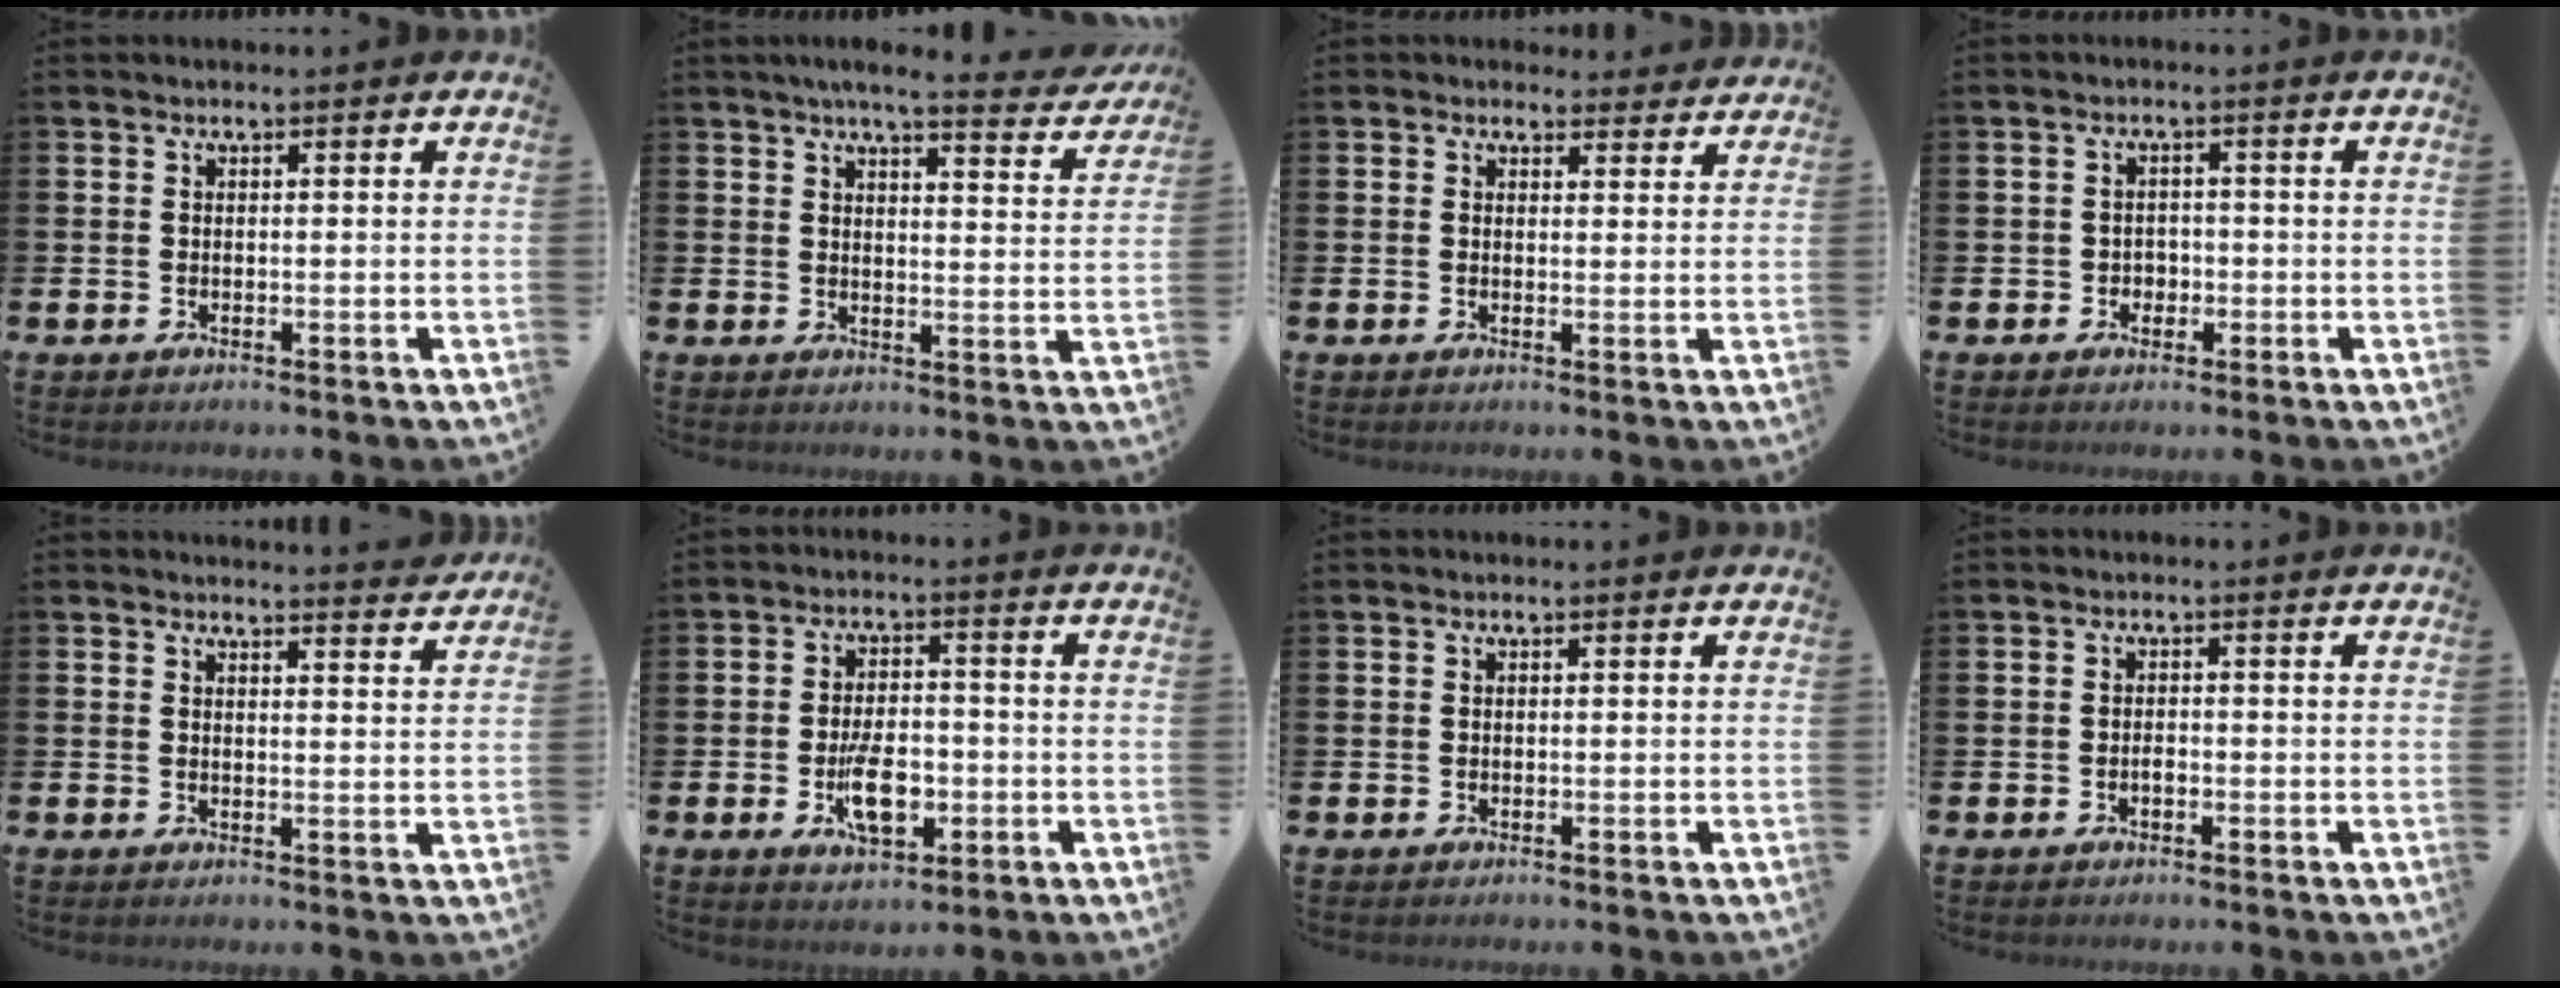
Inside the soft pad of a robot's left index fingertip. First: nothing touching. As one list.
[{"total": 5.1, "force": [4.7, 0.1, 2.0], "torque": [-0.043, -0.026, 0.078]}, {"total": 2.4, "force": [2.2, 0.9, 0.0], "torque": [0.003, -0.009, 0.038]}, {"total": 1.8, "force": [-0.7, 1.7, 0.4], "torque": [-0.012, 0.004, -0.017]}, {"total": 3.3, "force": [3.3, -0.2, 0.0], "torque": [0.010, -0.028, 0.056]}, {"total": 6.7, "force": [-1.8, 3.2, 5.5], "torque": [-0.097, 0.002, -0.034]}, {"total": 0.0}, {"total": 1.0, "force": [-0.5, 0.5, 0.7], "torque": [-0.013, 0.000, -0.010]}]